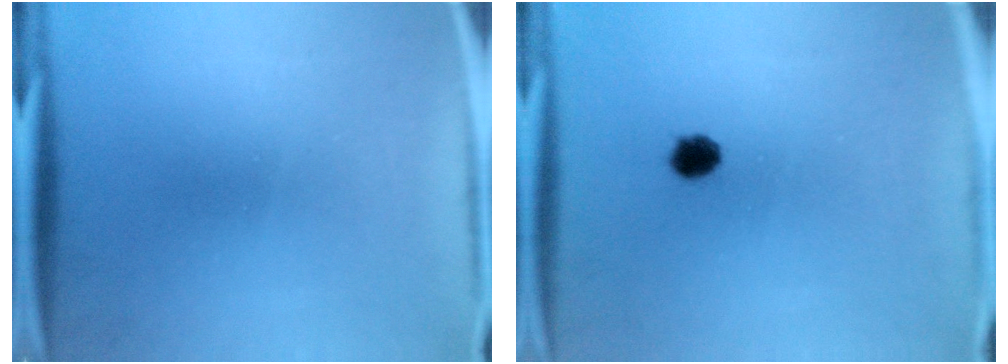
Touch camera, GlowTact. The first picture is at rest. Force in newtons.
{"total": 2.9}